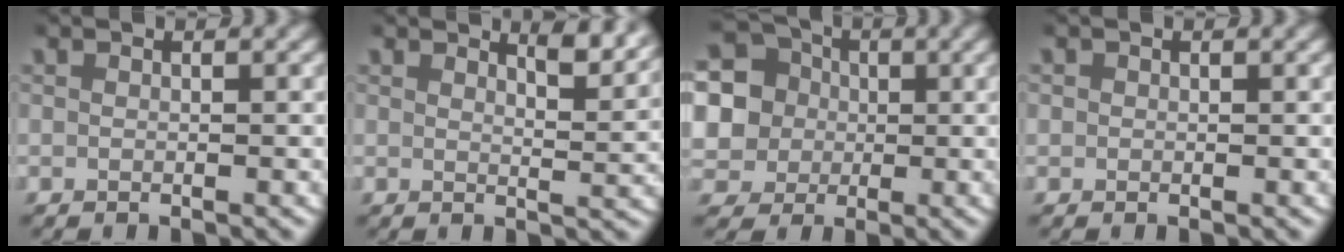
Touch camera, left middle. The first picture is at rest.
{"total": 3.6, "force": [3.1, 0.5, 1.8], "torque": [-0.021, -0.008, 0.049]}
{"total": 14.7, "force": [1.1, 13.5, 5.7], "torque": [-0.158, -0.035, 0.013]}
{"total": 0.9, "force": [0.2, 0.9, 0.2], "torque": [-0.006, -0.001, 0.001]}